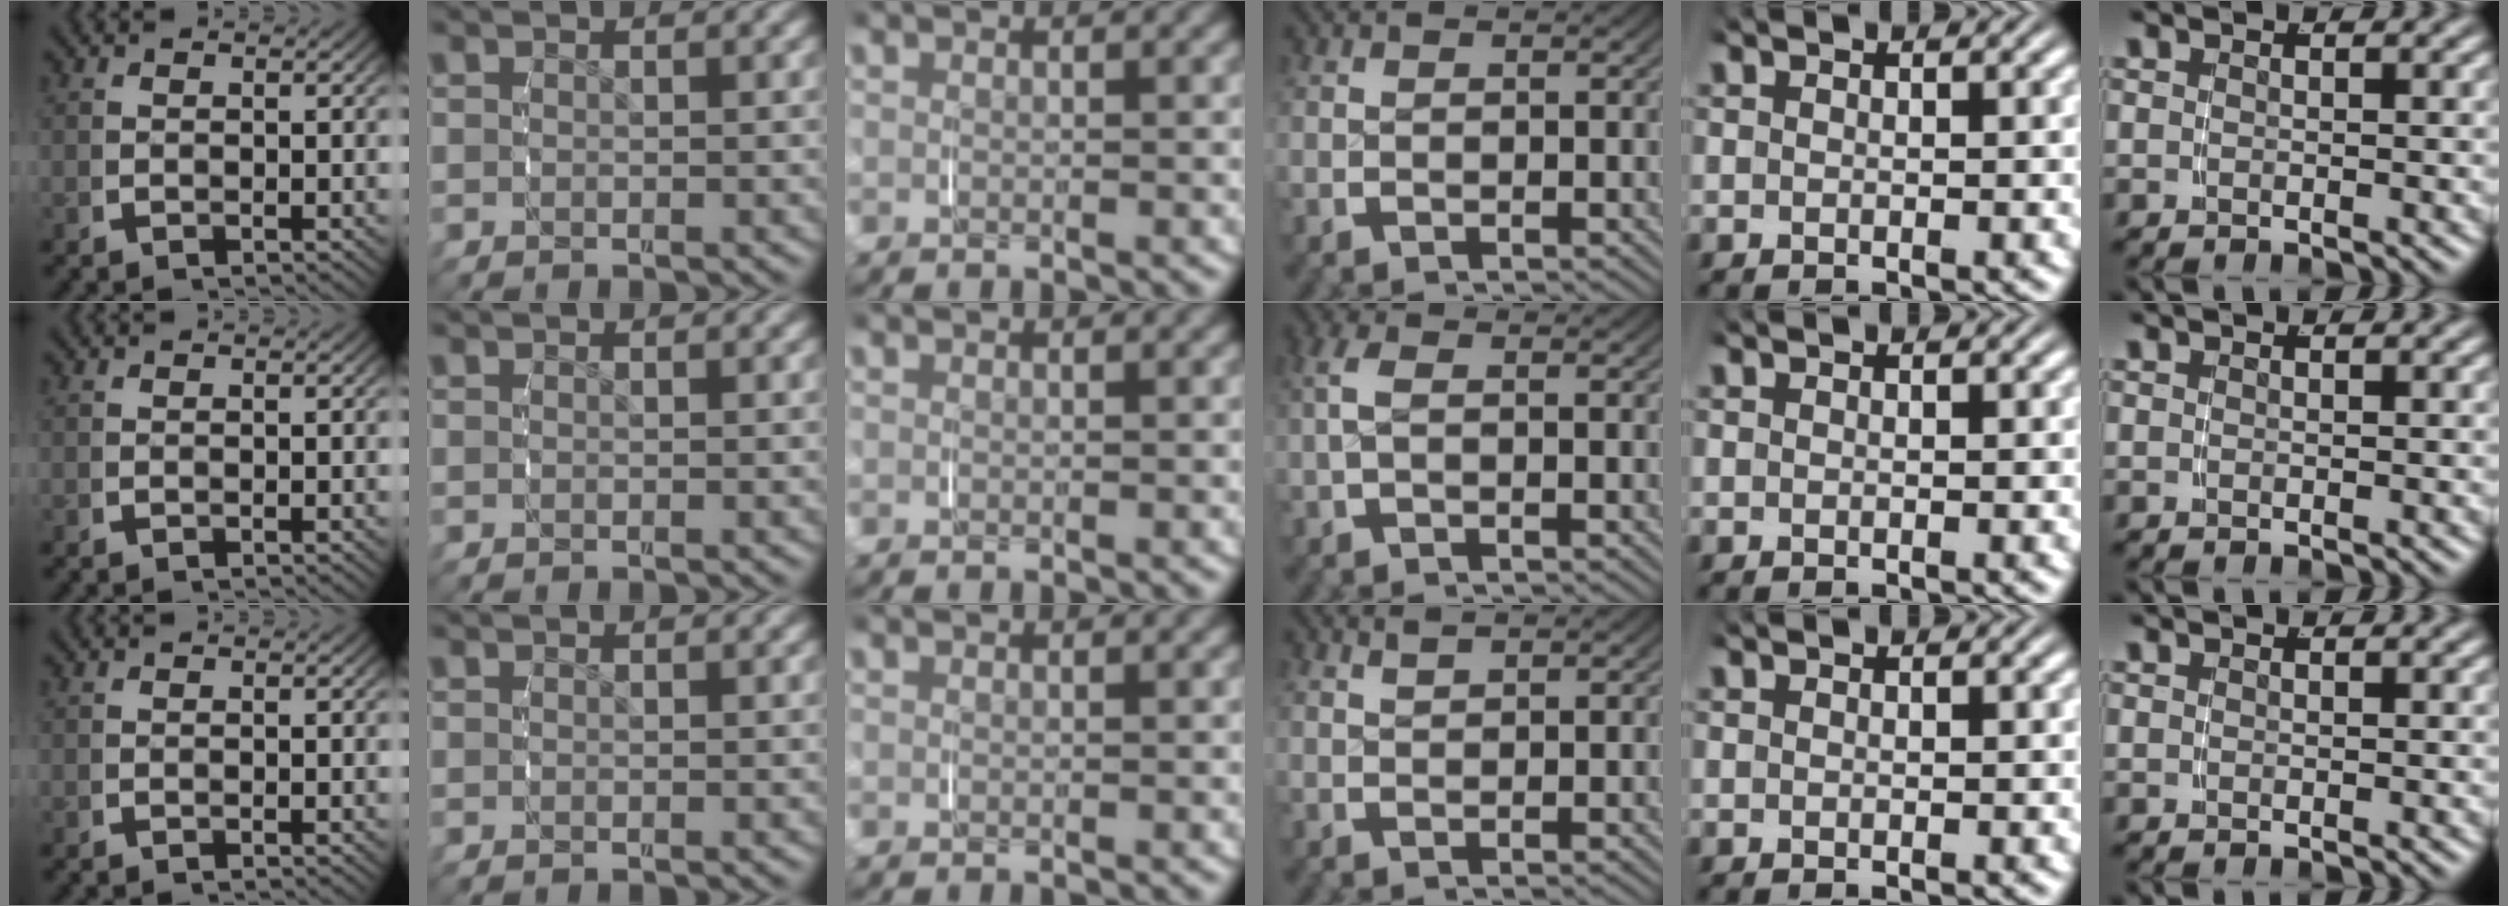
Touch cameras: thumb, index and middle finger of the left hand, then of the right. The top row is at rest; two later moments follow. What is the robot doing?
{"motion": "grasp_and_lifting", "object": "pen bag"}